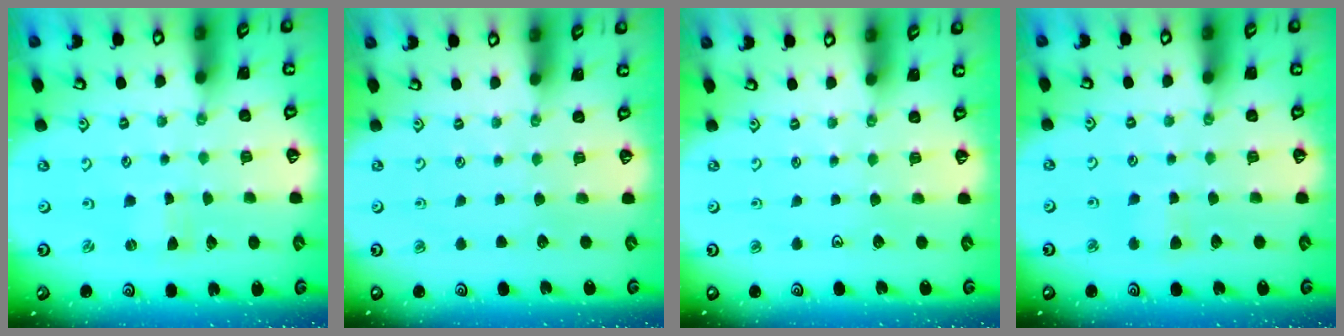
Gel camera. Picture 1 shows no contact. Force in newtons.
{"total": 0.0}
{"total": 0.0}
{"total": 3.2, "press": 3.2, "slide": 0.4}